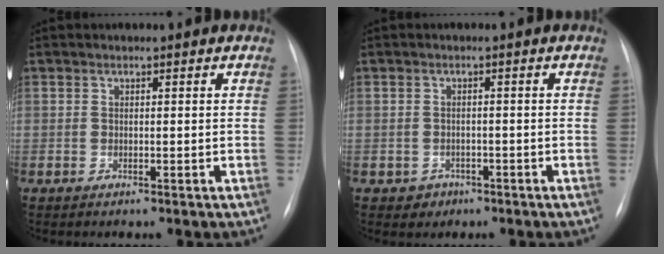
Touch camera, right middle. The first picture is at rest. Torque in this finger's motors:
{"motor_torque": [0.24, -0.31, 0.02, 0.00]}